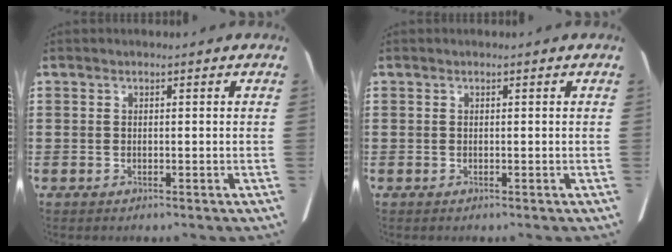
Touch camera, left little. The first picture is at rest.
{"total": 0.0}